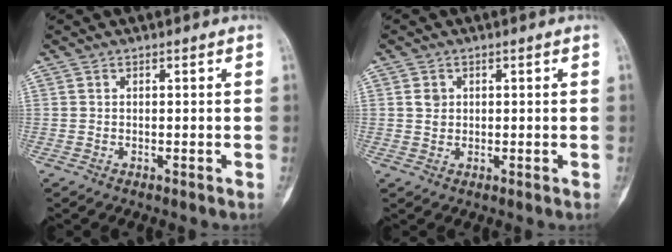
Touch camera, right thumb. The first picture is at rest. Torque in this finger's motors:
{"motor_torque": [-0.46, -0.19, 0.18, 0.18, 0.01]}